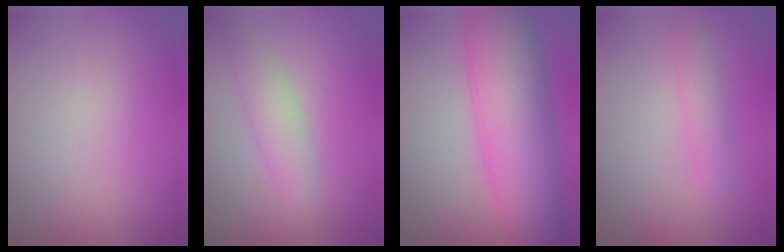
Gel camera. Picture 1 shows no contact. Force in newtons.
{"total": 2.7, "press": 2.7, "slide": 0.1}
{"total": 10.3, "press": 10.3, "slide": 0.1}
{"total": 1.9, "press": 1.9, "slide": 0.1}